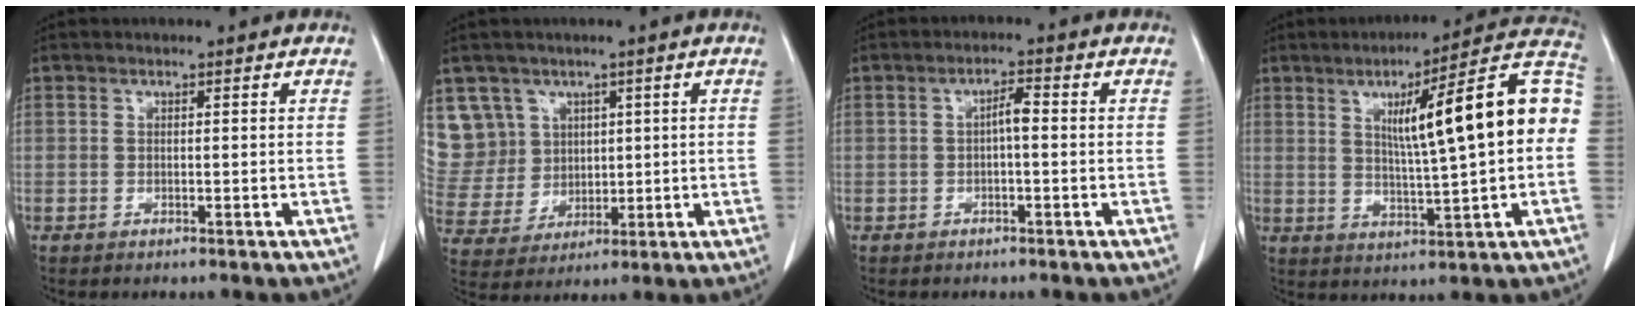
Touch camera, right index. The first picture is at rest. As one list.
[{"total": 9.9, "force": [4.6, 8.8, 0.6], "torque": [-0.030, 0.044, 0.112]}, {"total": 2.5, "force": [-0.1, 0.6, 2.4], "torque": [-0.042, 0.008, -0.001]}, {"total": 17.6, "force": [2.3, 1.4, 17.4], "torque": [-0.242, 0.035, 0.029]}]